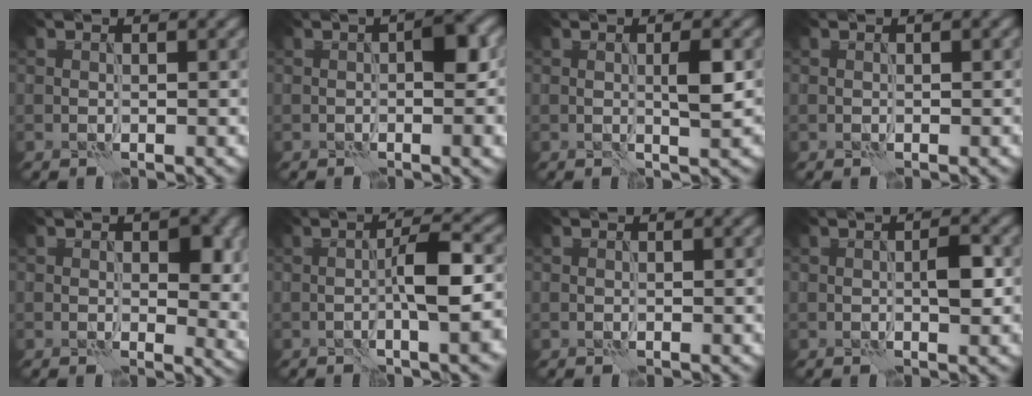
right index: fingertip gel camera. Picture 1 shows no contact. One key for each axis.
{"total": 4.3, "fx": -0.4, "fy": 1.0, "fz": 4.2, "tx": -0.061, "ty": 0.012, "tz": -0.012}
{"total": 2.3, "fx": 0.0, "fy": 0.2, "fz": 2.3, "tx": -0.042, "ty": 0.002, "tz": -0.001}
{"total": 0.0}
{"total": 4.1, "fx": 0.7, "fy": 2.2, "fz": 3.3, "tx": -0.031, "ty": -0.006, "tz": 0.012}
{"total": 5.7, "fx": -1.3, "fy": 0.8, "fz": 5.5, "tx": -0.089, "ty": 0.015, "tz": -0.027}
{"total": 0.0}
{"total": 2.3, "fx": -0.2, "fy": 0.6, "fz": 2.2, "tx": -0.036, "ty": 0.004, "tz": -0.005}